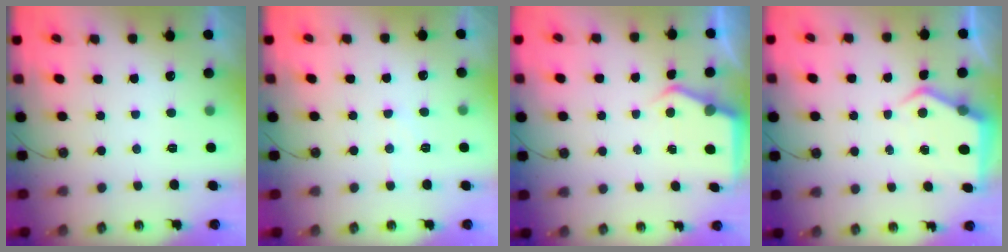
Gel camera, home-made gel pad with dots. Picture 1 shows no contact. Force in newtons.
{"total": 5.4, "press": 5.4, "slide": 0.8}
{"total": 4.7, "press": 4.6, "slide": 0.3}
{"total": 6.4, "press": 6.4, "slide": 0.4}